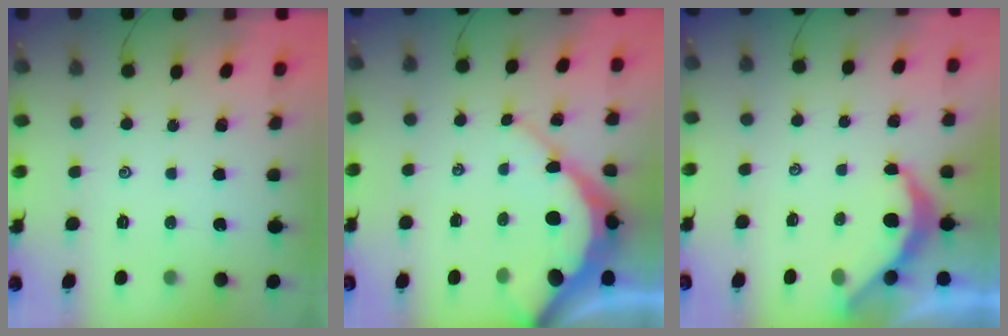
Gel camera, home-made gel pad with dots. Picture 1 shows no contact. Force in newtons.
{"total": 9.2, "press": 9.2, "slide": 0.7}
{"total": 5.9, "press": 5.9, "slide": 0.5}